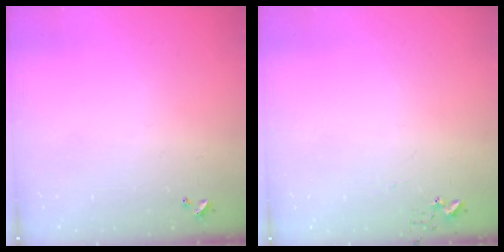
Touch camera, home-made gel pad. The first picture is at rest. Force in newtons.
{"total": 2.7, "press": 2.7, "slide": 0.3}